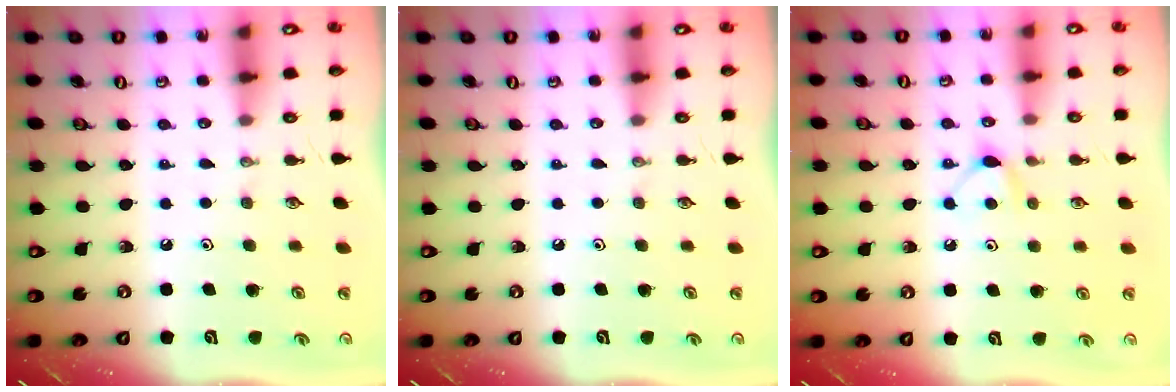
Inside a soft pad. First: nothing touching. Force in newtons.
{"total": 0.0}
{"total": 5.5, "press": 5.5, "slide": 0.7}